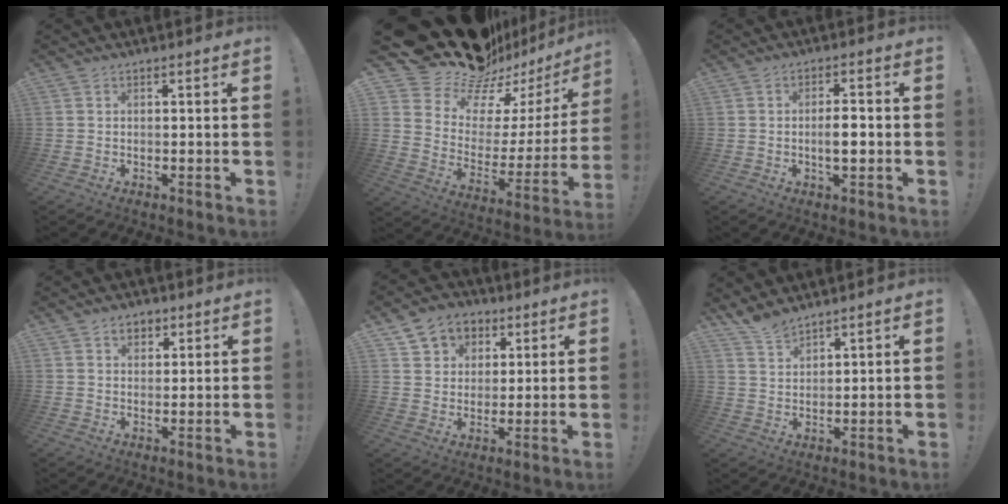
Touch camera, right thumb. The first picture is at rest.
{"total": 19.4, "force": [16.8, 8.3, 4.8], "torque": [-0.088, -0.133, 0.316]}
{"total": 5.2, "force": [-1.2, 1.8, 4.8], "torque": [-0.073, 0.000, -0.025]}
{"total": 4.3, "force": [2.2, 3.3, 1.6], "torque": [-0.011, -0.007, 0.037]}
{"total": 8.9, "force": [4.1, 7.5, 2.6], "torque": [-0.037, -0.018, 0.082]}
{"total": 5.2, "force": [4.8, 1.3, 1.5], "torque": [-0.030, -0.030, 0.089]}